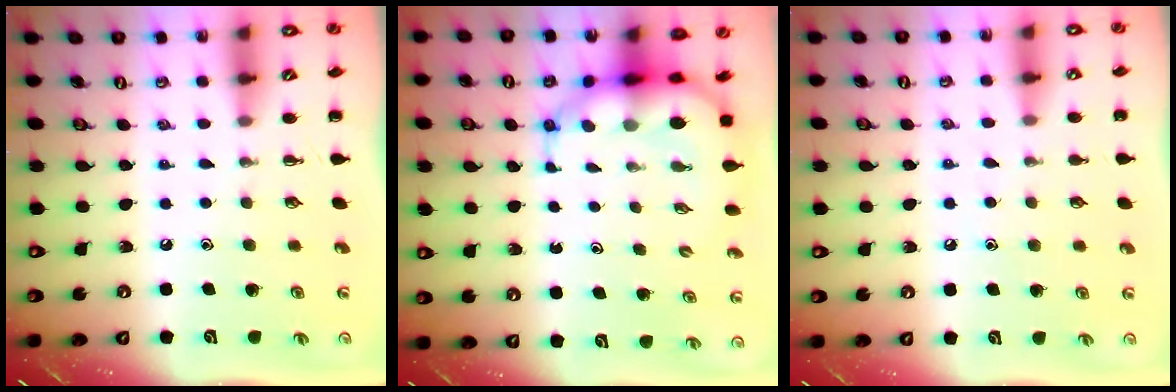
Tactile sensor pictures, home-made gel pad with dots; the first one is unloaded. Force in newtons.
{"total": 8.7, "press": 8.3, "slide": 2.7}
{"total": 4.8, "press": 4.6, "slide": 1.4}